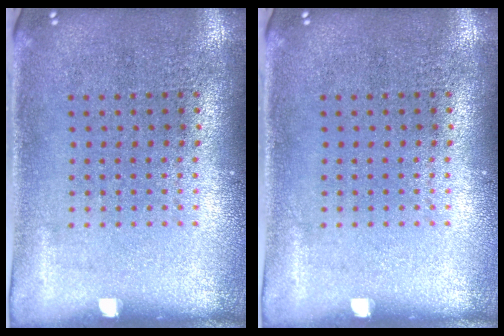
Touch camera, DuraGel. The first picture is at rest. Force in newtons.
{"total": 0.0}